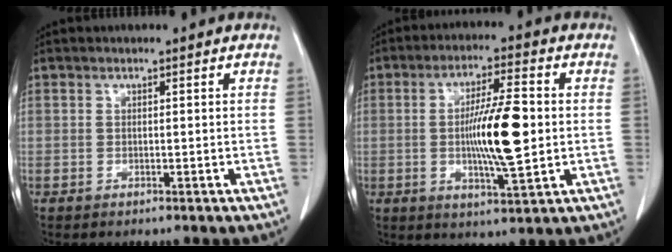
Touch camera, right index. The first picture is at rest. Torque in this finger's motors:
{"motor_torque": [0.85, 0.56, 0.47, 0.13]}